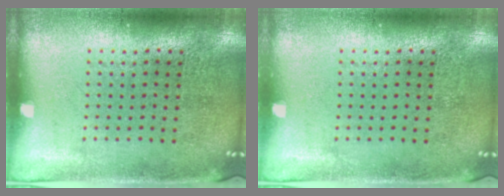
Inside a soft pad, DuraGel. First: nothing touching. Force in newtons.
{"total": 0.0}